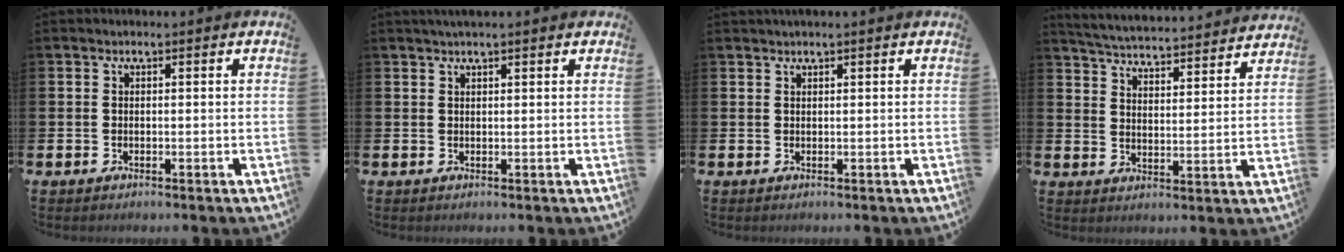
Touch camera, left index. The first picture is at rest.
{"total": 1.4, "force": [1.2, 0.0, 0.7], "torque": [-0.003, -0.001, 0.020]}
{"total": 0.7, "force": [0.7, -0.1, 0.3], "torque": [-0.001, -0.001, 0.011]}
{"total": 5.1, "force": [5.1, 0.3, 0.4], "torque": [-0.031, -0.045, 0.086]}